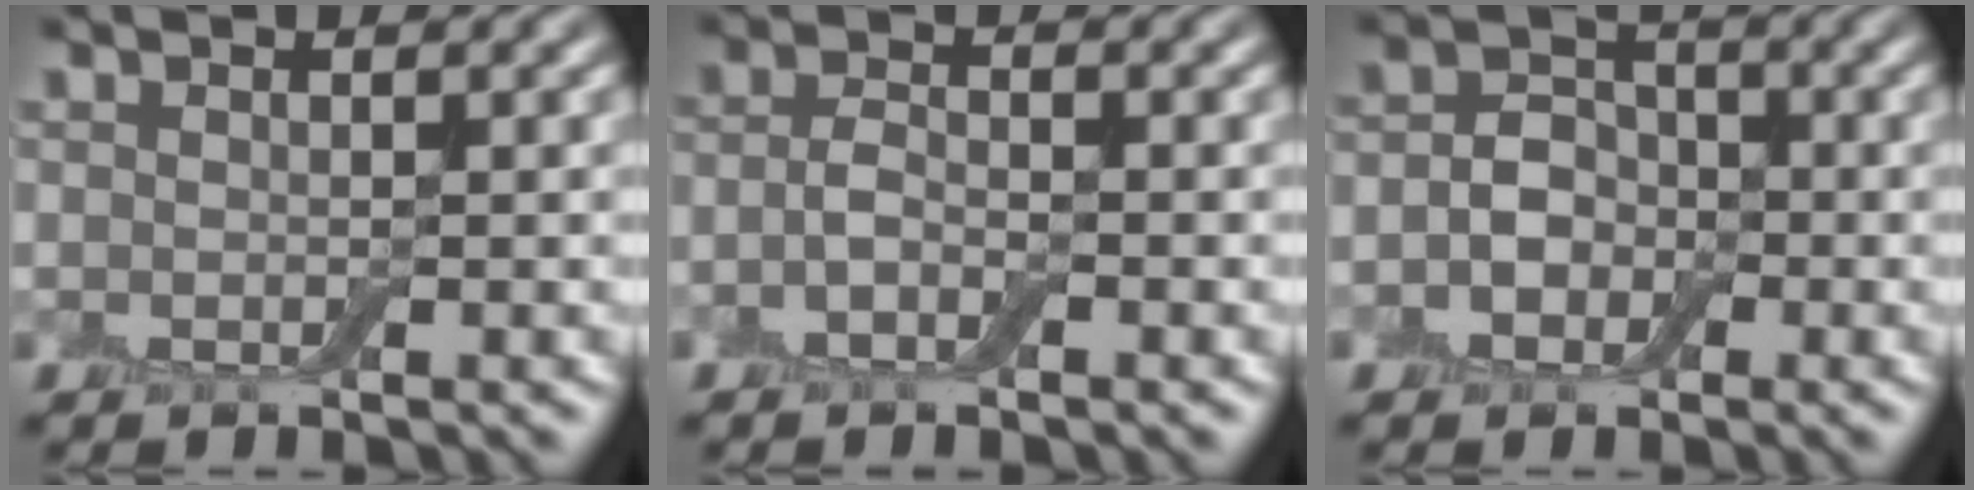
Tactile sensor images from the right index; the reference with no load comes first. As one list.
[{"total": 1.7, "force": [-1.1, 0.7, 1.0], "torque": [-0.021, 0.000, -0.025]}, {"total": 3.0, "force": [-1.2, 2.5, 1.3], "torque": [0.000, -0.001, -0.033]}]